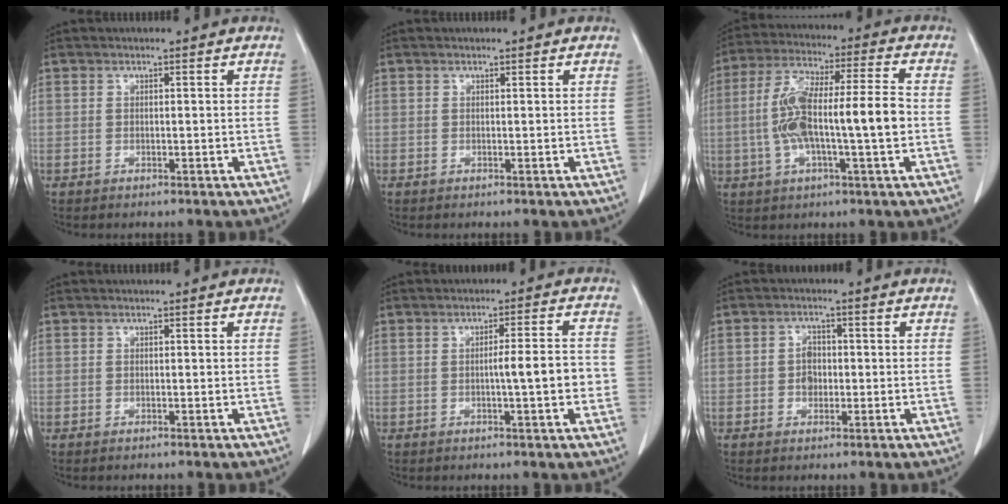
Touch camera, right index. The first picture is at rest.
{"total": 0.0}
{"total": 13.7, "force": [-1.4, 2.1, 13.5], "torque": [-0.260, 0.022, -0.025]}
{"total": 0.0}
{"total": 5.3, "force": [-0.9, 0.4, 5.2], "torque": [-0.076, 0.006, -0.012]}
{"total": 2.7, "force": [-0.4, 2.1, 1.7], "torque": [-0.027, 0.006, -0.007]}